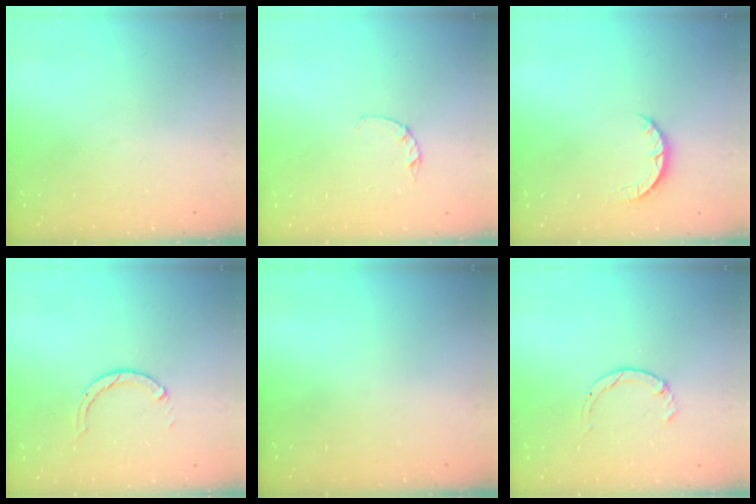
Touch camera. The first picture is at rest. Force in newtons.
{"total": 1.2, "press": 1.1, "slide": 0.3}
{"total": 2.7, "press": 2.7, "slide": 0.4}
{"total": 3.2, "press": 3.1, "slide": 0.4}
{"total": 0.0}
{"total": 1.4, "press": 1.4, "slide": 0.2}